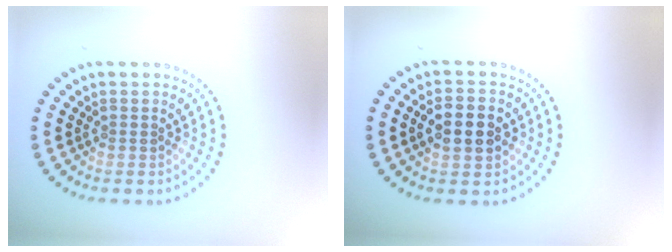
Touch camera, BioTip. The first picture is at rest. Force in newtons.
{"total": 4.5, "press": 4.5, "slide": 0.3}